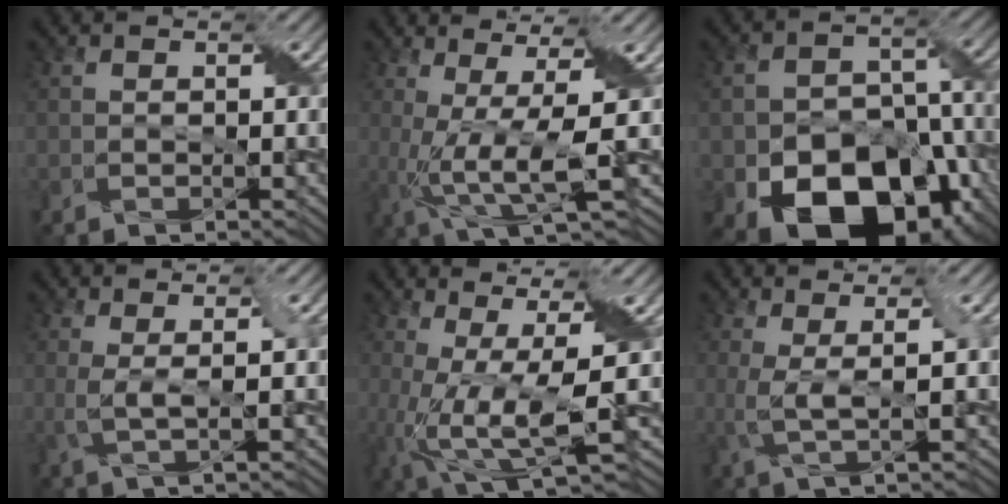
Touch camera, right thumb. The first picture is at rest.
{"total": 10.0, "force": [-0.9, 2.3, 9.7], "torque": [-0.189, 0.005, -0.001]}
{"total": 17.0, "force": [-8.6, 11.1, 9.6], "torque": [-0.143, -0.042, -0.138]}
{"total": 3.3, "force": [0.5, 0.7, 3.2], "torque": [-0.066, -0.002, 0.009]}
{"total": 12.5, "force": [-2.0, 3.7, 11.8], "torque": [-0.246, -0.007, -0.014]}
{"total": 4.4, "force": [0.5, 0.9, 4.3], "torque": [-0.089, 0.004, 0.008]}